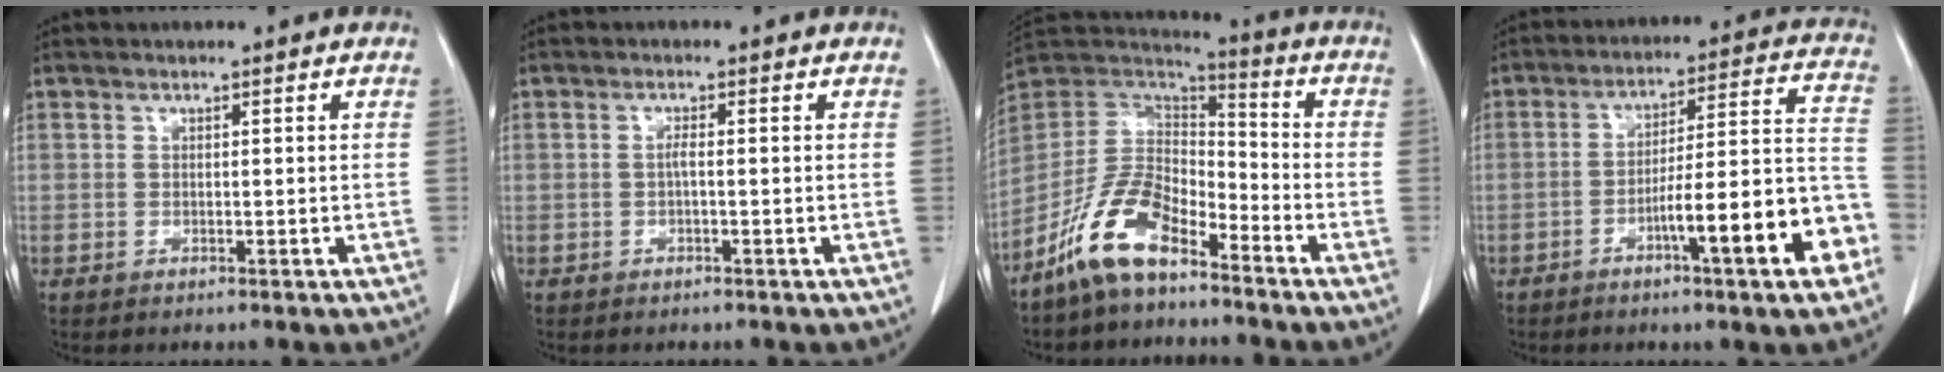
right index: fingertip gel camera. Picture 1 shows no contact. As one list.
[{"total": 1.1, "force": [-0.2, 0.1, 1.1], "torque": [-0.021, 0.002, -0.004]}, {"total": 12.3, "force": [-8.4, 4.9, 7.5], "torque": [-0.160, 0.019, -0.167]}, {"total": 15.3, "force": [-6.5, 1.1, 13.8], "torque": [-0.181, 0.023, -0.093]}]